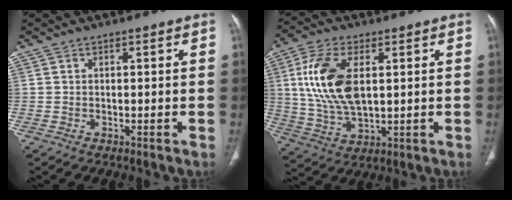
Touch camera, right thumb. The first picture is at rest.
{"total": 14.1, "force": [2.9, 7.3, 11.7], "torque": [-0.237, -0.006, 0.061]}